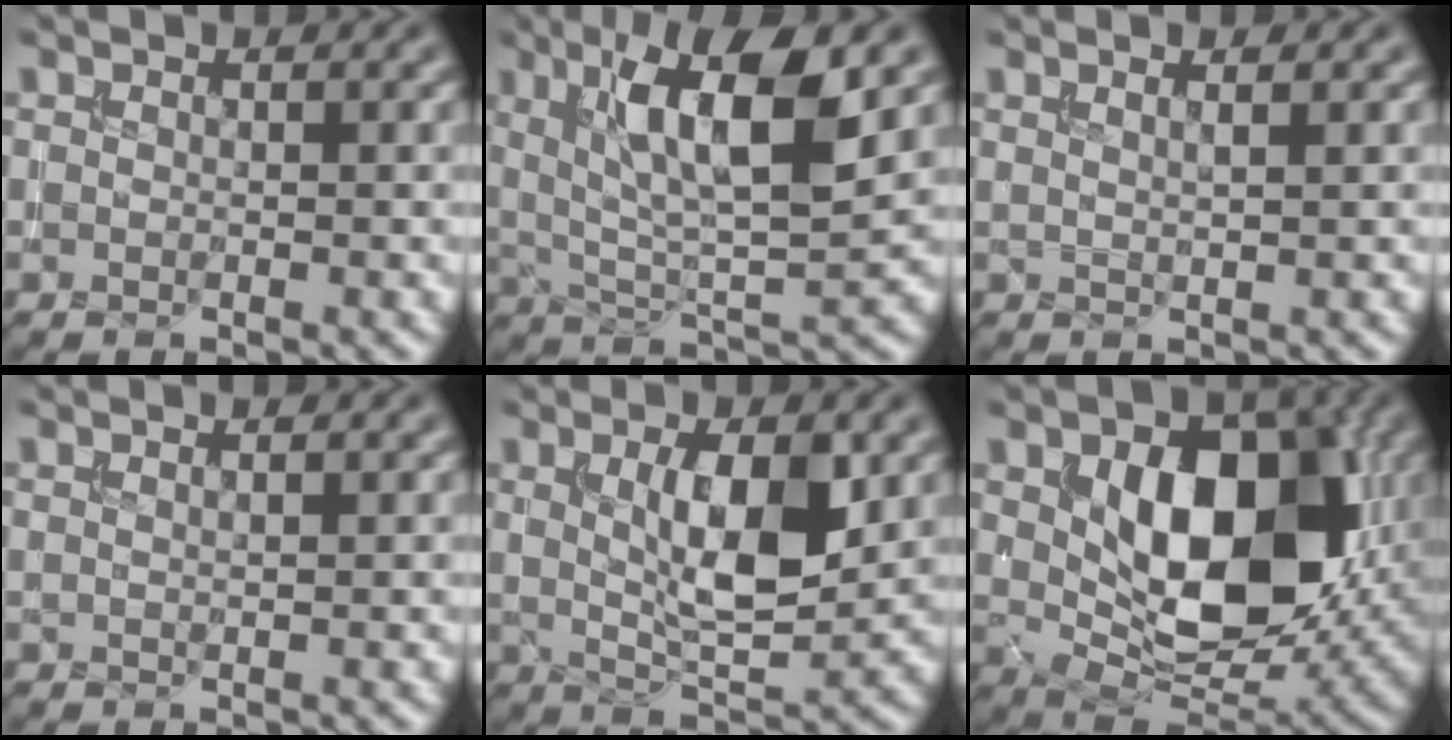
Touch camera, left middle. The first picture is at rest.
{"total": 9.8, "force": [3.5, 2.8, 8.8], "torque": [-0.146, -0.003, 0.061]}
{"total": 1.6, "force": [0.9, 0.5, 1.2], "torque": [-0.008, 0.001, 0.005]}
{"total": 0.8, "force": [0.6, 0.2, 0.5], "torque": [-0.006, -0.001, 0.006]}
{"total": 6.7, "force": [1.4, 2.4, 6.1], "torque": [-0.103, -0.004, 0.029]}
{"total": 11.6, "force": [1.9, 6.9, 9.1], "torque": [-0.139, -0.010, 0.040]}